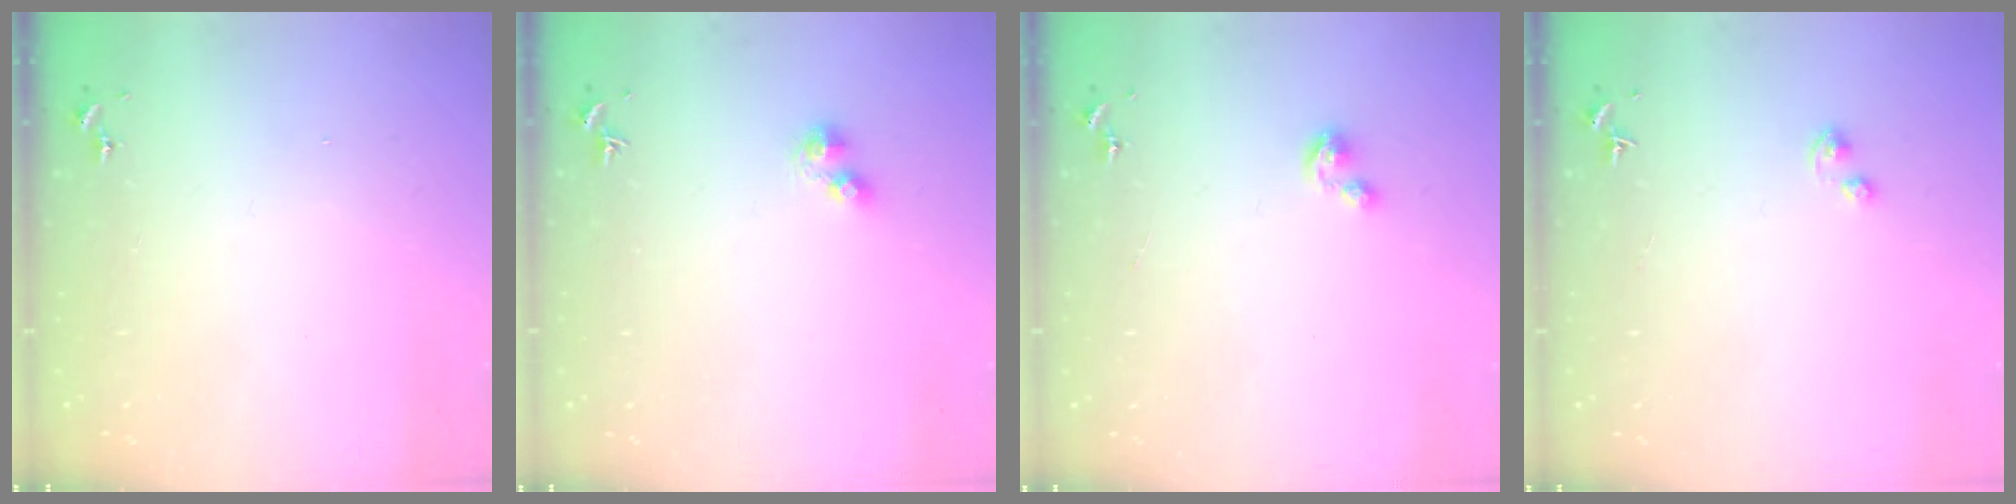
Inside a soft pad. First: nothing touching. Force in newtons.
{"total": 2.9, "press": 2.9, "slide": 0.7}
{"total": 4.5, "press": 4.5, "slide": 0.2}
{"total": 1.6, "press": 1.5, "slide": 0.3}